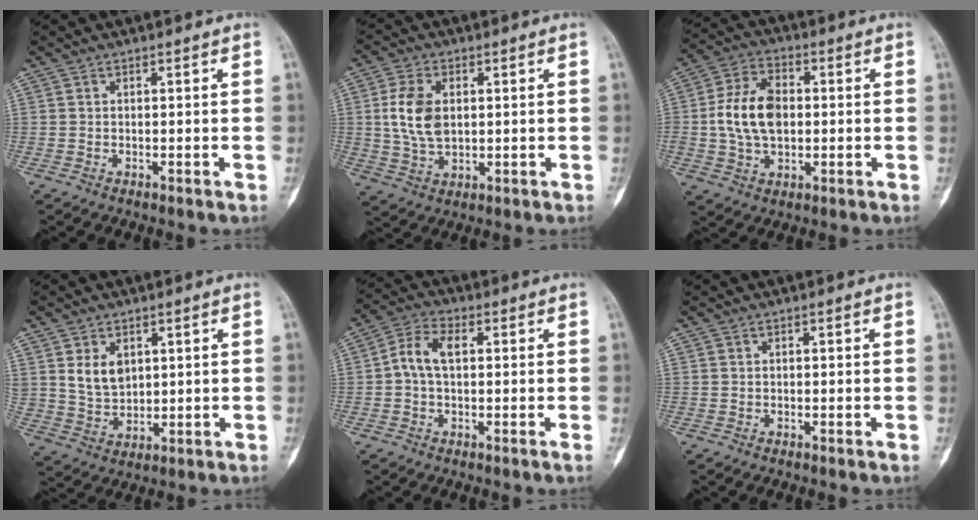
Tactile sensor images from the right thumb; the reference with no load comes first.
{"total": 9.0, "force": [1.2, 5.7, 6.8], "torque": [-0.129, -0.002, 0.029]}
{"total": 12.1, "force": [0.1, 7.9, 9.1], "torque": [-0.162, 0.015, 0.001]}
{"total": 6.5, "force": [2.4, 4.5, 4.0], "torque": [-0.056, -0.017, 0.056]}
{"total": 6.0, "force": [0.5, 3.4, 4.9], "torque": [-0.100, 0.017, 0.000]}
{"total": 0.0}